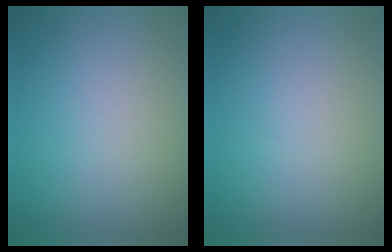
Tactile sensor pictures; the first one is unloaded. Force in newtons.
{"total": 0.0}